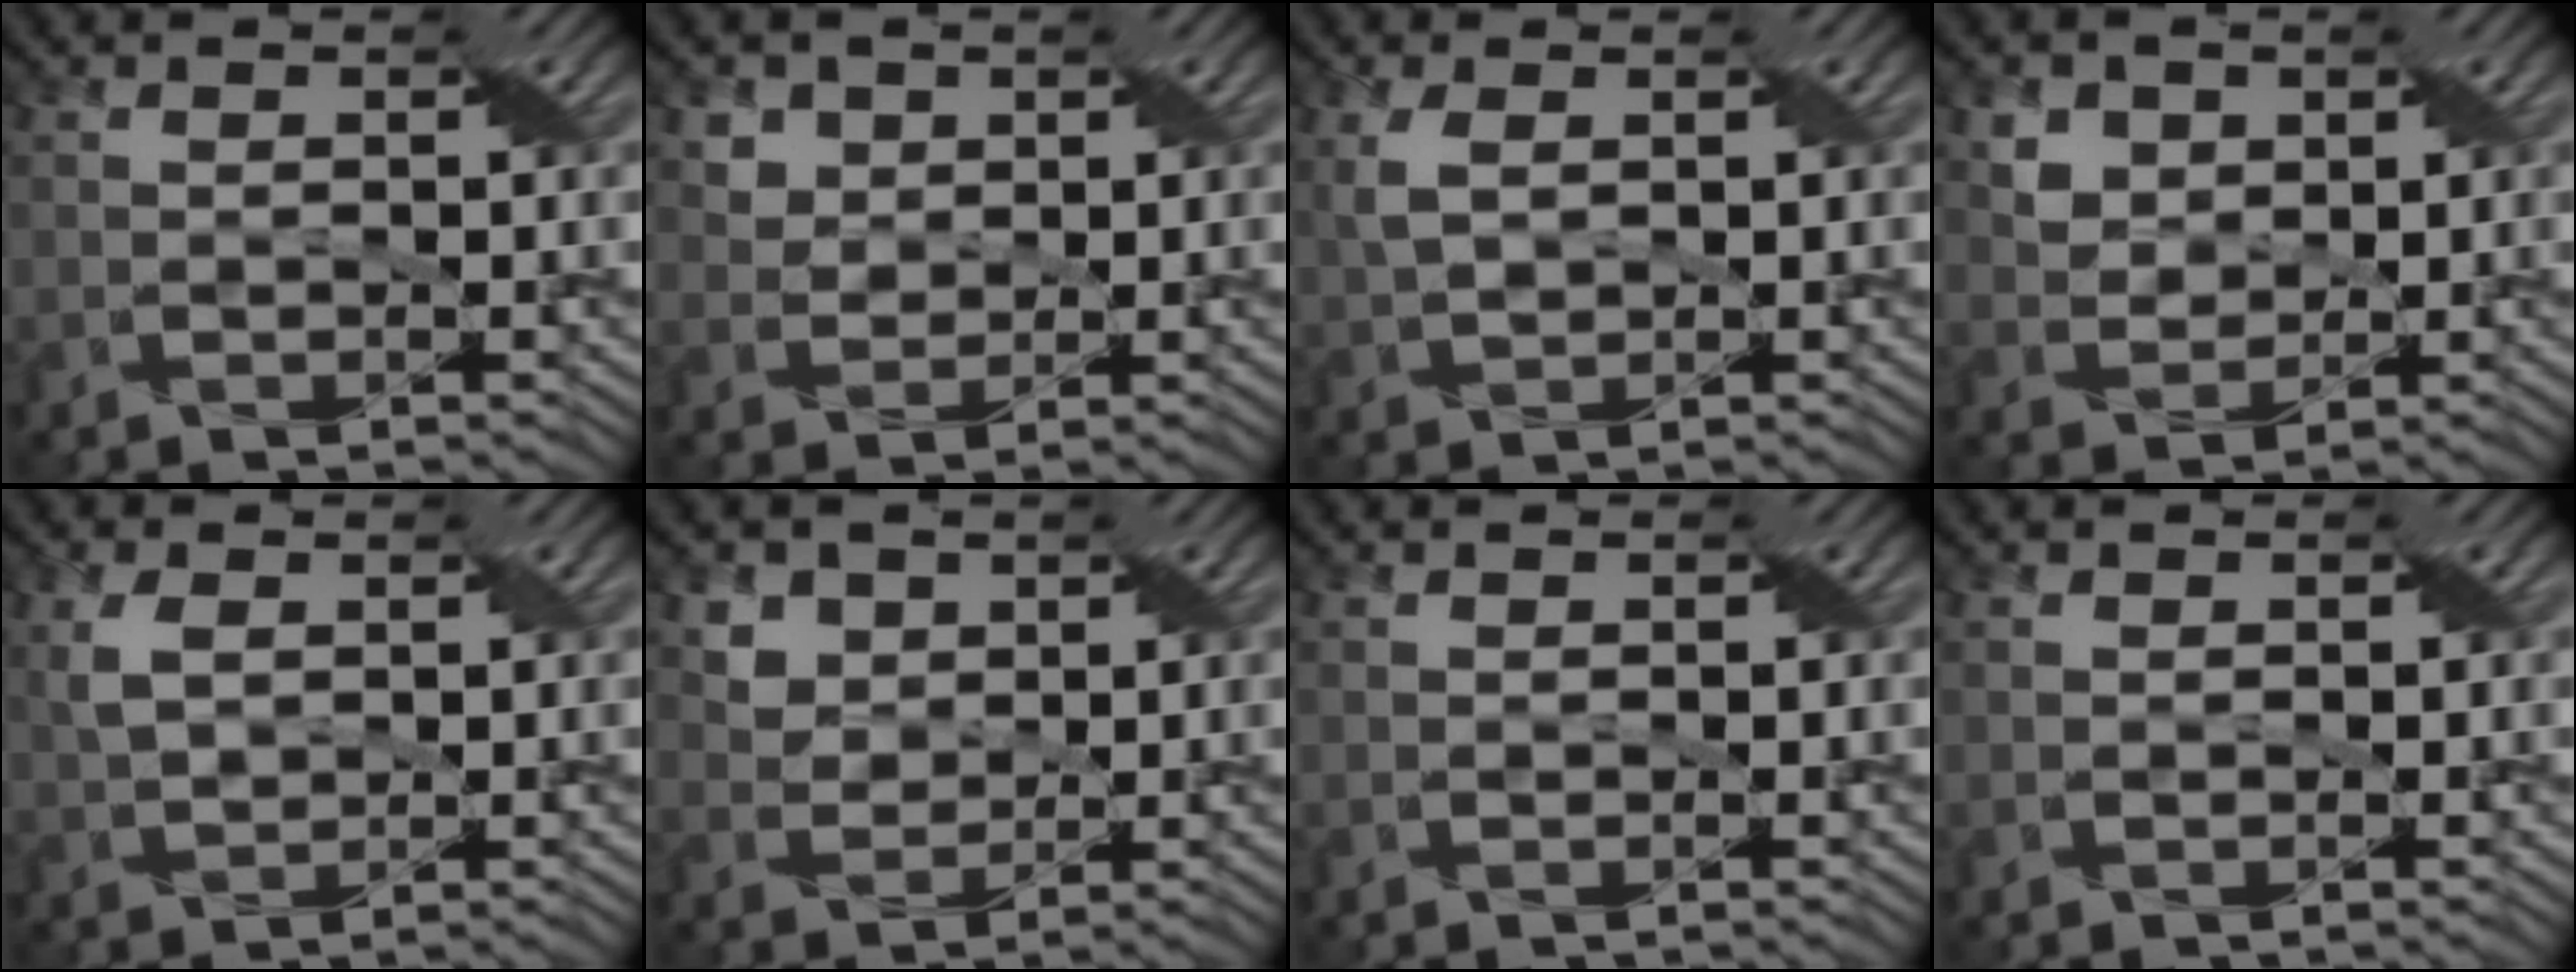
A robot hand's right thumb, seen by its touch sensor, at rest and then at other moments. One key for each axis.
{"total": 3.5, "fx": 2.0, "fy": 2.7, "fz": 0.9, "tx": -0.040, "ty": -0.009, "tz": 0.050}
{"total": 3.3, "fx": 1.1, "fy": 1.8, "fz": 2.6, "tx": -0.072, "ty": 0.007, "tz": 0.025}
{"total": 3.9, "fx": 2.0, "fy": 3.1, "fz": 1.4, "tx": -0.049, "ty": -0.011, "tz": 0.049}
{"total": 3.6, "fx": 1.2, "fy": 2.3, "fz": 2.6, "tx": -0.067, "ty": 0.006, "tz": 0.025}
{"total": 4.0, "fx": 2.2, "fy": 3.1, "fz": 1.3, "tx": -0.049, "ty": -0.015, "tz": 0.055}
{"total": 0.0}
{"total": 0.0}